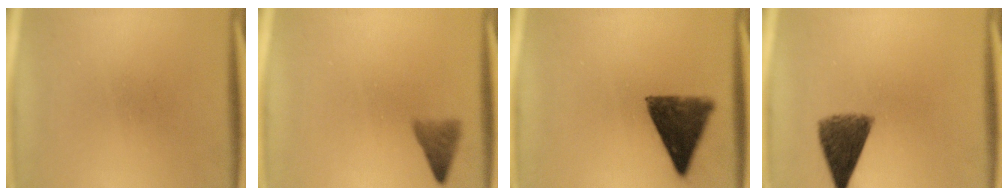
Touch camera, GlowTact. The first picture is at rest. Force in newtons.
{"total": 2.6}
{"total": 10.3}
{"total": 7.8}